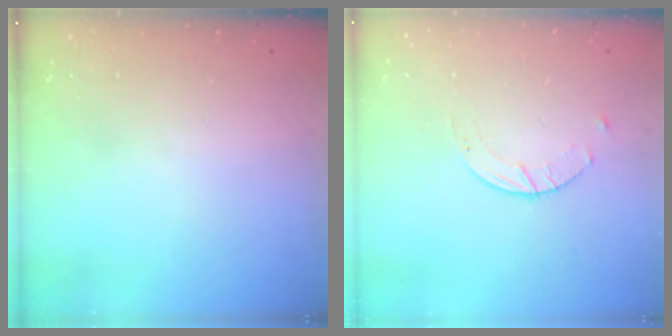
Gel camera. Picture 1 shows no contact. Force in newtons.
{"total": 2.0, "press": 2.0, "slide": 0.3}